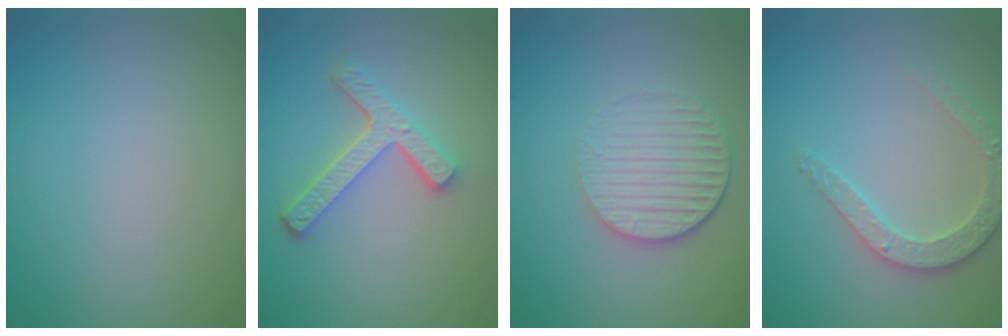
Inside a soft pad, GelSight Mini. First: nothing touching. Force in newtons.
{"total": 4.4, "press": 3.3, "slide": 2.8}
{"total": 4.3, "press": 2.8, "slide": 3.2}
{"total": 2.7, "press": 2.6, "slide": 0.7}